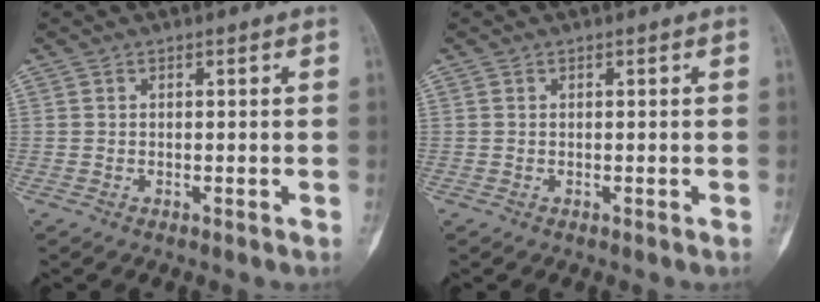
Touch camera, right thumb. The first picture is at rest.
{"total": 0.0}